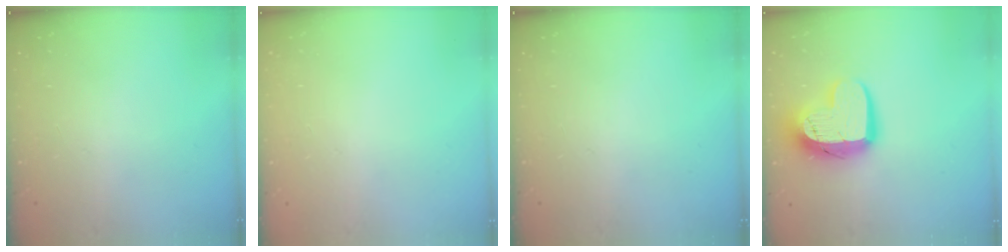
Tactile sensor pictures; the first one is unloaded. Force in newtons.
{"total": 0.6, "press": 0.6, "slide": 0.1}
{"total": 0.0}
{"total": 14.3, "press": 14.3, "slide": 1.2}